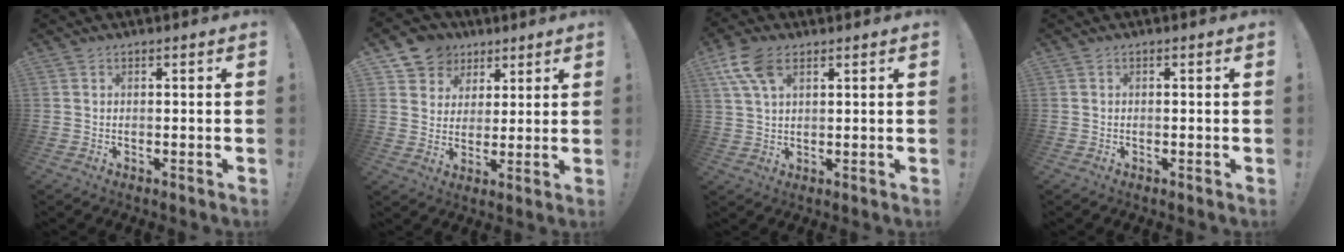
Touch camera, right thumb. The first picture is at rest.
{"total": 8.4, "force": [4.0, 7.3, 1.0], "torque": [-0.014, -0.027, 0.083]}
{"total": 9.7, "force": [4.8, 5.0, 6.7], "torque": [-0.128, -0.005, 0.093]}
{"total": 0.0}